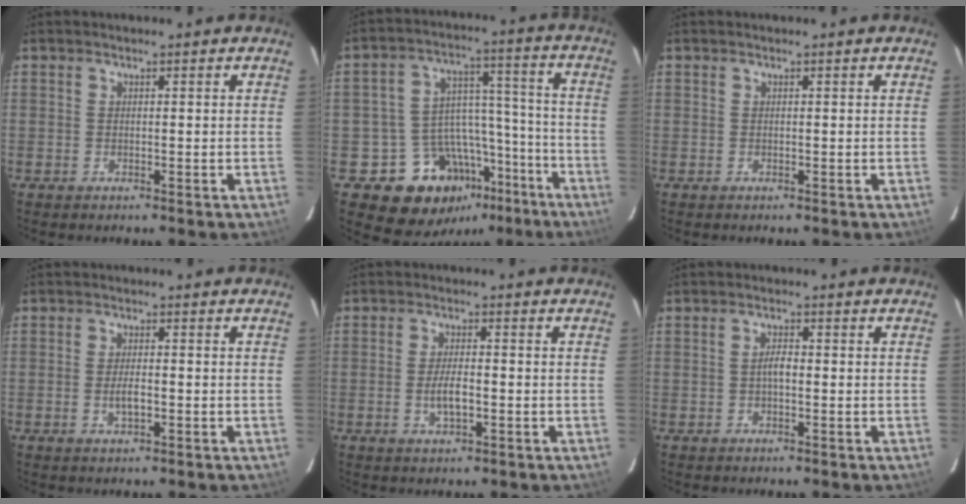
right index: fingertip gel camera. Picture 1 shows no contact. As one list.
[{"total": 16.2, "force": [-10.5, 11.4, 4.8], "torque": [-0.086, 0.069, -0.132]}, {"total": 0.0}, {"total": 3.0, "force": [-0.8, 1.0, 2.7], "torque": [-0.052, -0.002, -0.014]}, {"total": 4.3, "force": [-1.2, 1.4, 3.9], "torque": [-0.077, -0.002, -0.020]}, {"total": 1.9, "force": [-0.3, 0.8, 1.7], "torque": [-0.033, 0.006, -0.007]}]